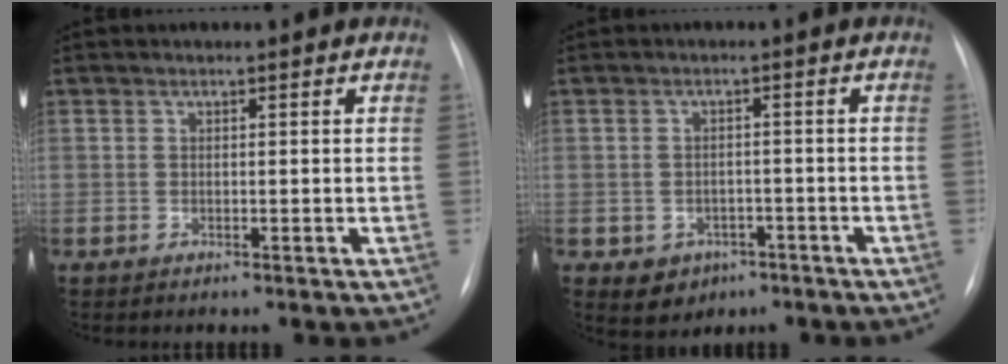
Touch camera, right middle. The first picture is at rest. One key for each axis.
{"total": 4.3, "fx": -2.1, "fy": 3.6, "fz": 1.2, "tx": -0.014, "ty": 0.009, "tz": -0.016}